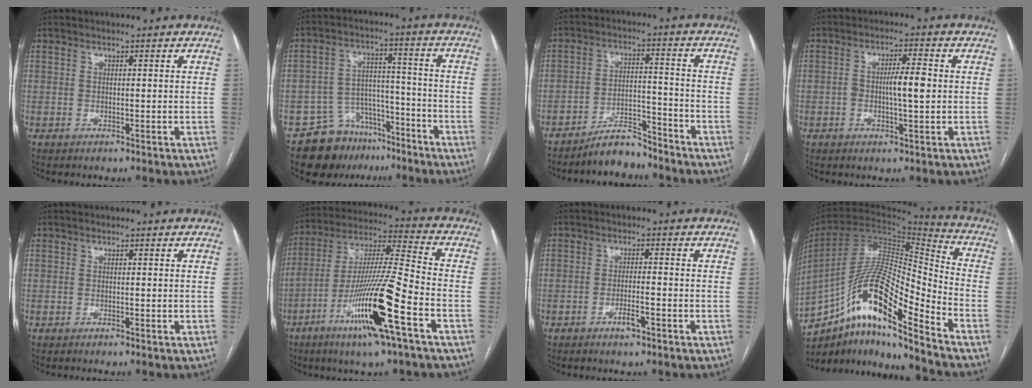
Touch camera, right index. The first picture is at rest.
{"total": 10.5, "force": [-7.7, 6.7, 2.5], "torque": [-0.035, 0.046, -0.120]}
{"total": 6.1, "force": [-5.7, 1.7, 1.6], "torque": [-0.022, 0.008, -0.099]}
{"total": 5.0, "force": [-0.2, 0.8, 4.9], "torque": [-0.088, 0.007, -0.004]}
{"total": 0.0}
{"total": 17.6, "force": [-7.8, 0.2, 15.7], "torque": [-0.314, -0.017, -0.143]}
{"total": 2.9, "force": [-1.7, 0.5, 2.3], "torque": [-0.041, 0.000, -0.028]}
{"total": 18.4, "force": [-11.6, 2.9, 14.0], "torque": [-0.266, 0.018, -0.204]}